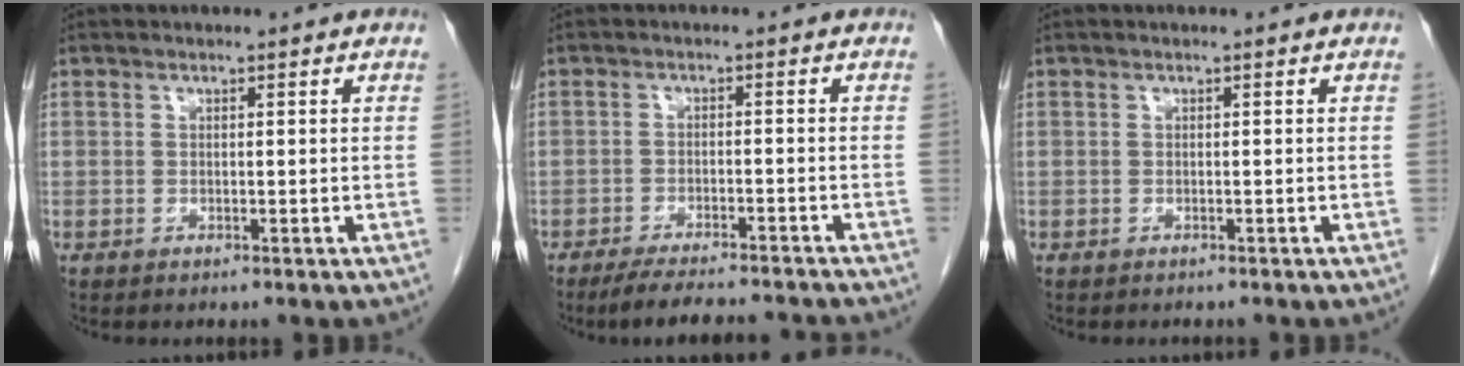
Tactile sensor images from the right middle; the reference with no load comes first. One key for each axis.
{"total": 10.4, "fx": -9.6, "fy": 1.0, "fz": 4.0, "tx": -0.058, "ty": -0.007, "tz": -0.135}
{"total": 0.6, "fx": -0.6, "fy": 0.1, "fz": 0.1, "tx": -0.009, "ty": -0.003, "tz": -0.010}